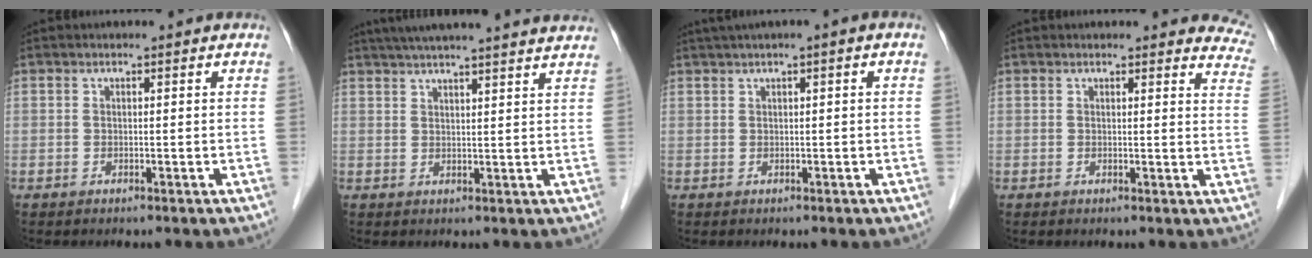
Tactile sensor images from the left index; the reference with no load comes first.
{"total": 18.9, "force": [16.9, 0.5, 8.5], "torque": [-0.139, 0.026, 0.219]}
{"total": 2.4, "force": [1.1, 0.0, 2.2], "torque": [-0.043, 0.015, 0.022]}
{"total": 10.2, "force": [9.6, 2.5, 2.4], "torque": [0.015, -0.032, 0.066]}